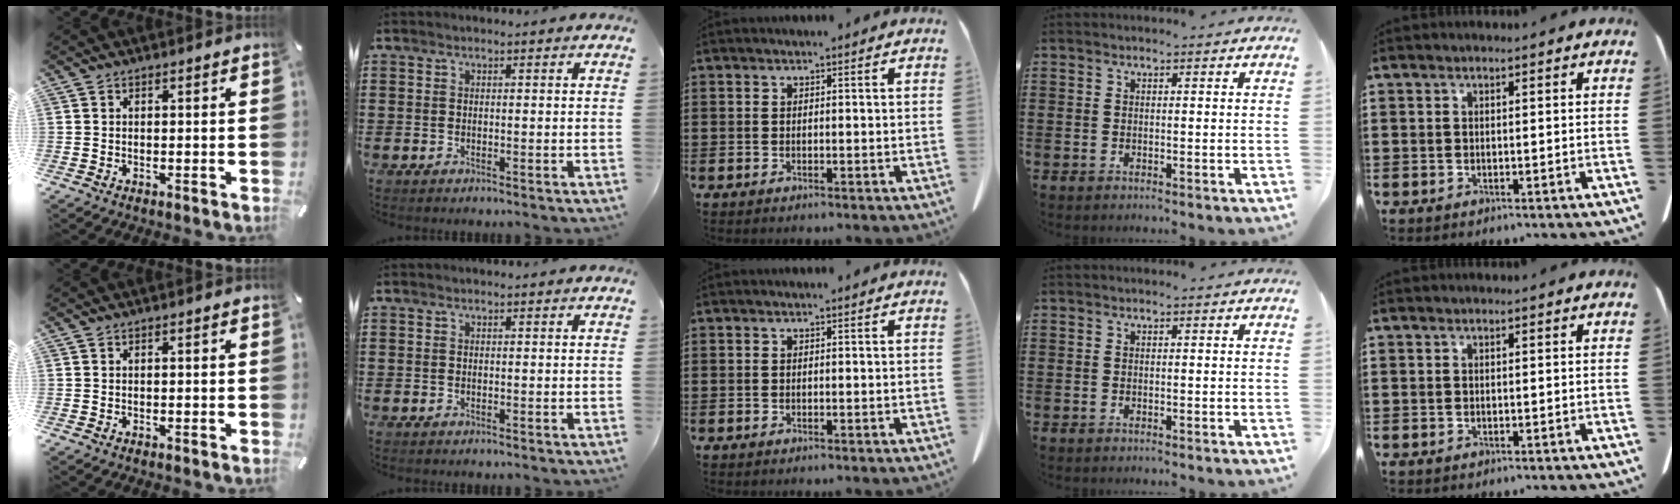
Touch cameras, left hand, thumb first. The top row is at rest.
{}